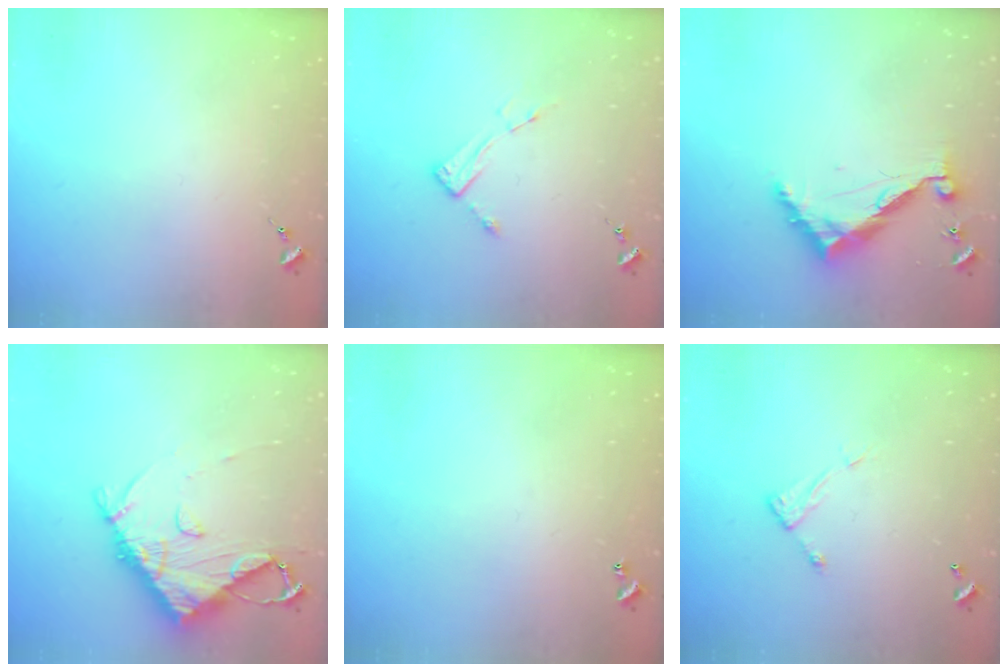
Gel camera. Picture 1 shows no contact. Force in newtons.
{"total": 4.8, "press": 4.7, "slide": 0.3}
{"total": 9.6, "press": 9.6, "slide": 0.8}
{"total": 11.0, "press": 10.9, "slide": 1.4}
{"total": 0.9, "press": 0.9, "slide": 0.2}
{"total": 5.8, "press": 5.8, "slide": 0.2}